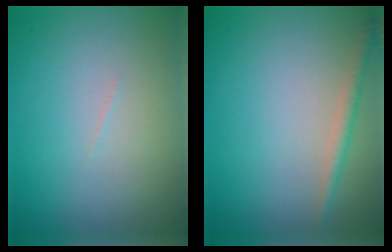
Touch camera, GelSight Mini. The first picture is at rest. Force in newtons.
{"total": 1.6, "press": 1.6, "slide": 0.0}